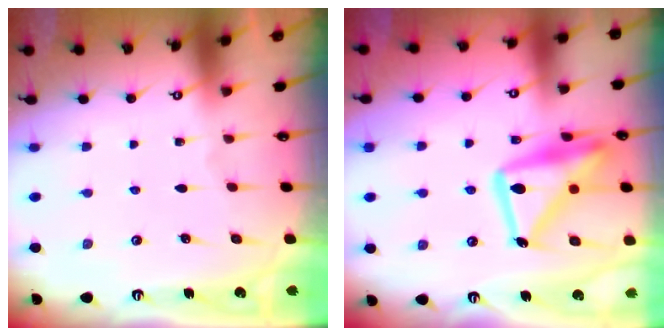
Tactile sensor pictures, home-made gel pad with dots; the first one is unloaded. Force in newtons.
{"total": 19.2, "press": 19.2, "slide": 1.8}